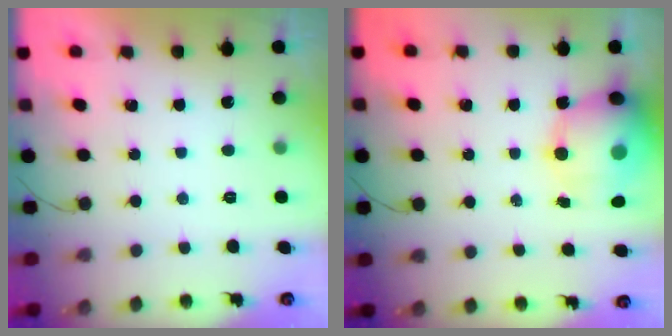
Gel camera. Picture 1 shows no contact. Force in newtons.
{"total": 15.4, "press": 14.8, "slide": 4.0}